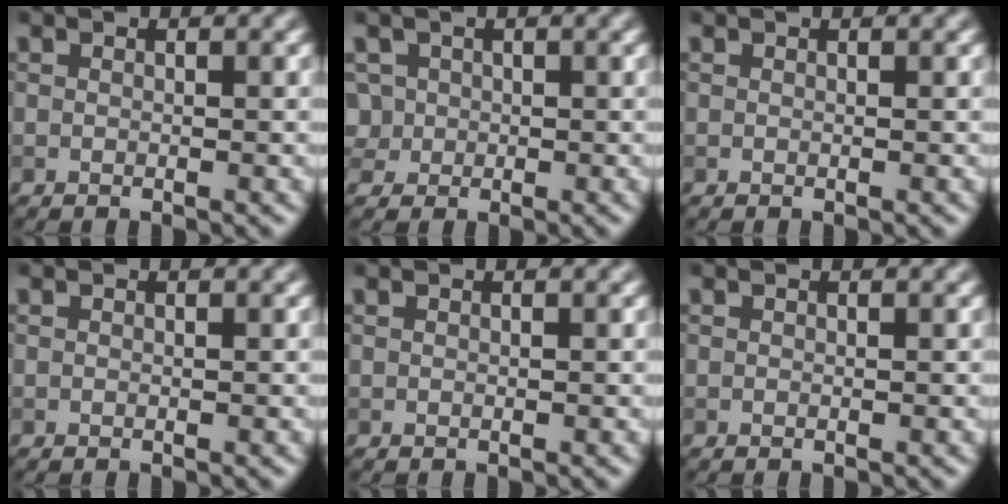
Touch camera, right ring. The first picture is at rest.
{"total": 3.2, "force": [0.4, 2.9, 1.2], "torque": [-0.022, 0.027, 0.005]}
{"total": 0.0}
{"total": 0.0}
{"total": 0.0}
{"total": 0.0}